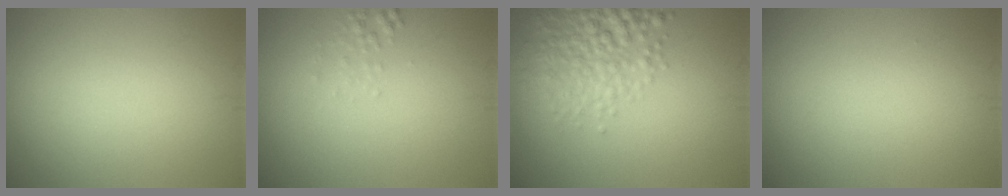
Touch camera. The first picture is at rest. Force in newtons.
{"total": 1.0, "press": 1.0, "slide": 0.0}
{"total": 5.0, "press": 5.0, "slide": 0.2}
{"total": 0.0}